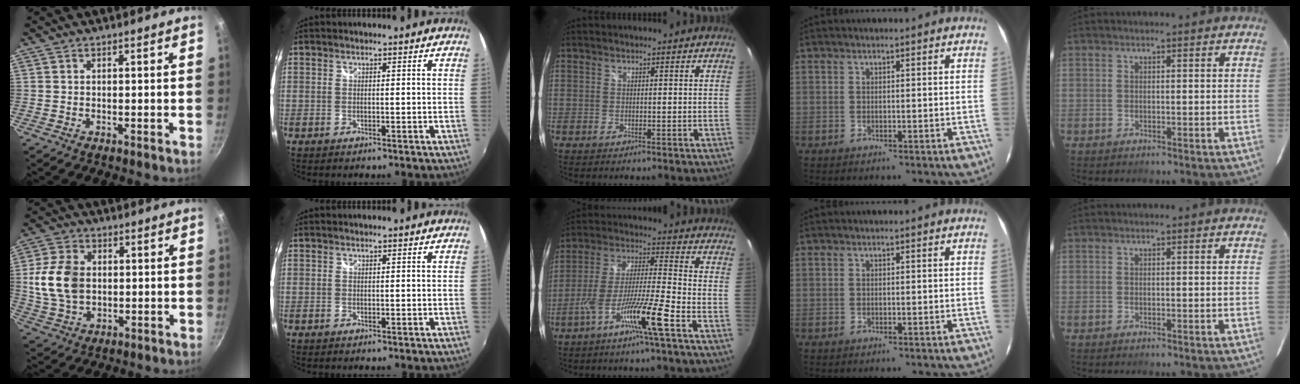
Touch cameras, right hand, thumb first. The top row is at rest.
{"thumb": {"total": 11.6, "force": [0.7, 8.4, 8.0], "torque": [-0.141, 0.004, 0.016]}, "middle": {"total": 11.5, "force": [-6.3, -0.5, 9.6], "torque": [-0.191, -0.003, -0.121]}}